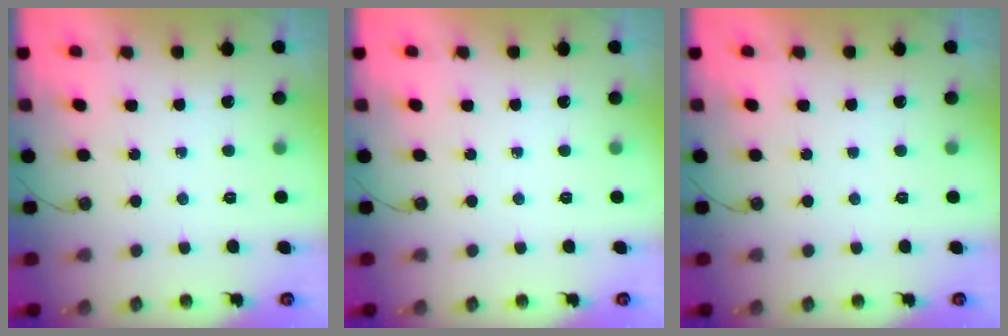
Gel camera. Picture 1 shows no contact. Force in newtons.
{"total": 0.0}
{"total": 0.0}